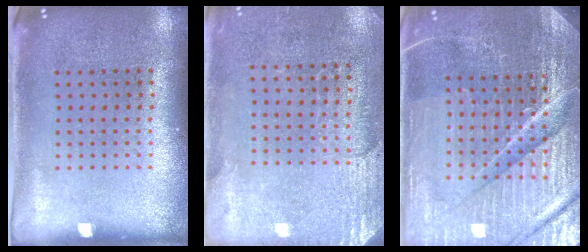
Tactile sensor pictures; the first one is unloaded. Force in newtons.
{"total": 2.7, "press": 2.4, "slide": 1.2}
{"total": 5.8, "press": 5.3, "slide": 2.4}